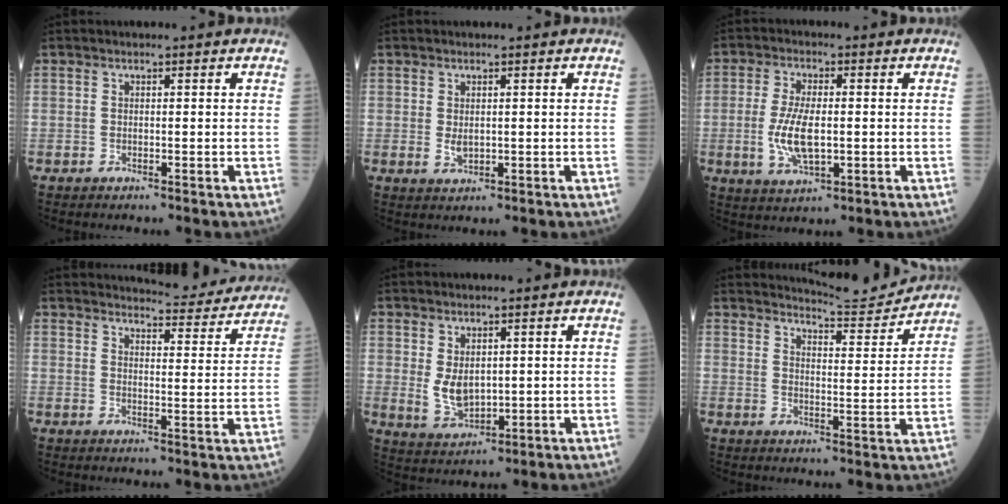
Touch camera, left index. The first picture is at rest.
{"total": 1.7, "force": [0.2, 1.1, 1.4], "torque": [-0.028, -0.005, 0.009]}
{"total": 7.2, "force": [-0.9, 2.6, 6.7], "torque": [-0.145, -0.005, -0.013]}
{"total": 12.0, "force": [11.7, 1.5, 2.3], "torque": [-0.022, -0.022, 0.130]}
{"total": 4.8, "force": [0.7, 3.0, 3.7], "torque": [-0.081, -0.007, 0.029]}
{"total": 7.9, "force": [7.9, -0.8, -0.2], "torque": [-0.013, -0.020, 0.112]}